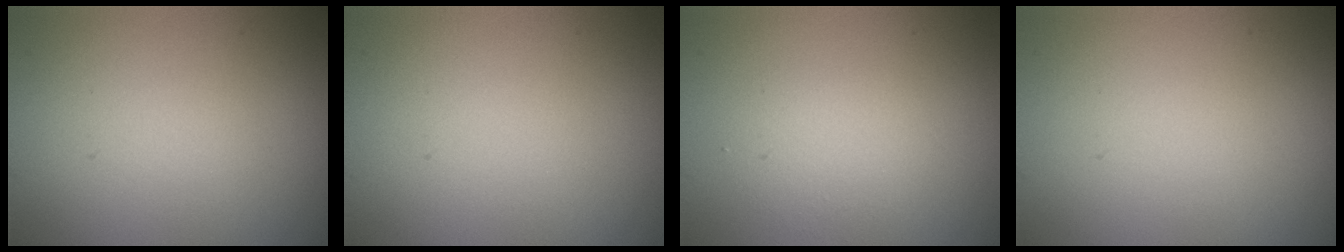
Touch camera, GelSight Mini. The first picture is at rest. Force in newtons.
{"total": 0.0}
{"total": 1.9, "press": 1.9, "slide": 0.2}
{"total": 0.0}